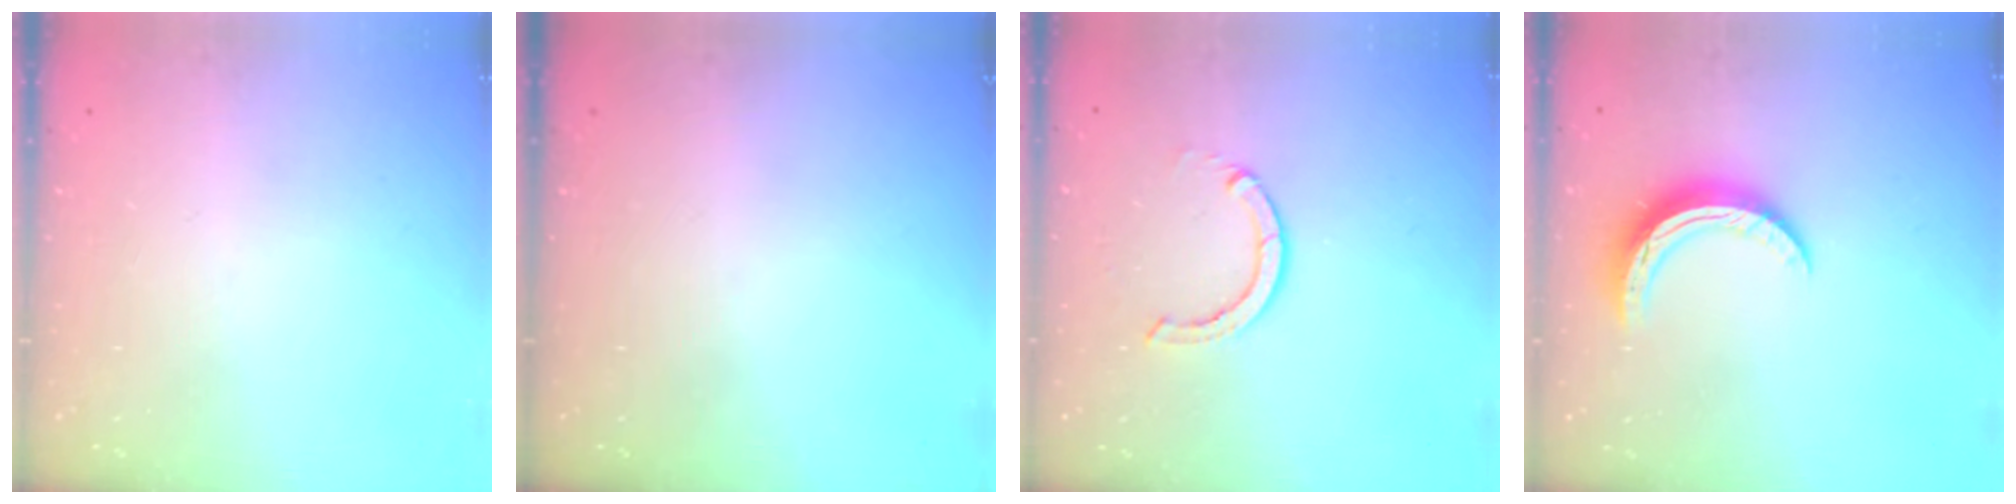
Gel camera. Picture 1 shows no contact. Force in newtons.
{"total": 0.0}
{"total": 3.7, "press": 3.7, "slide": 0.3}
{"total": 9.9, "press": 9.9, "slide": 0.5}